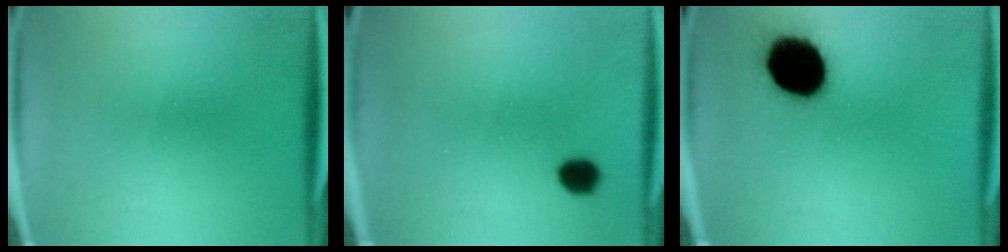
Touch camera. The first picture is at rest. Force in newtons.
{"total": 3.3}
{"total": 19.4}